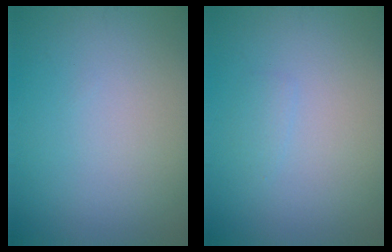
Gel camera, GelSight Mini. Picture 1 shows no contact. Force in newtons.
{"total": 0.7, "press": 0.7, "slide": 0.1}